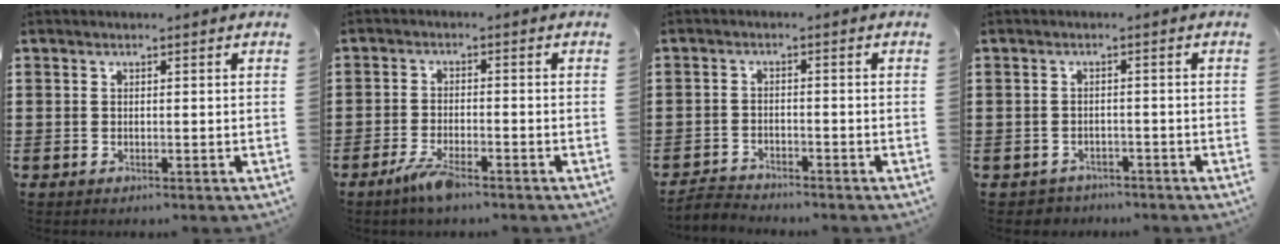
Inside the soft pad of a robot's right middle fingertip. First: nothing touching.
{"total": 4.3, "force": [-2.8, 0.8, 3.1], "torque": [-0.070, -0.005, -0.054]}
{"total": 2.8, "force": [-2.8, 0.3, 0.0], "torque": [-0.015, -0.005, -0.062]}
{"total": 1.6, "force": [-1.5, 0.5, -0.2], "torque": [-0.005, 0.001, -0.035]}